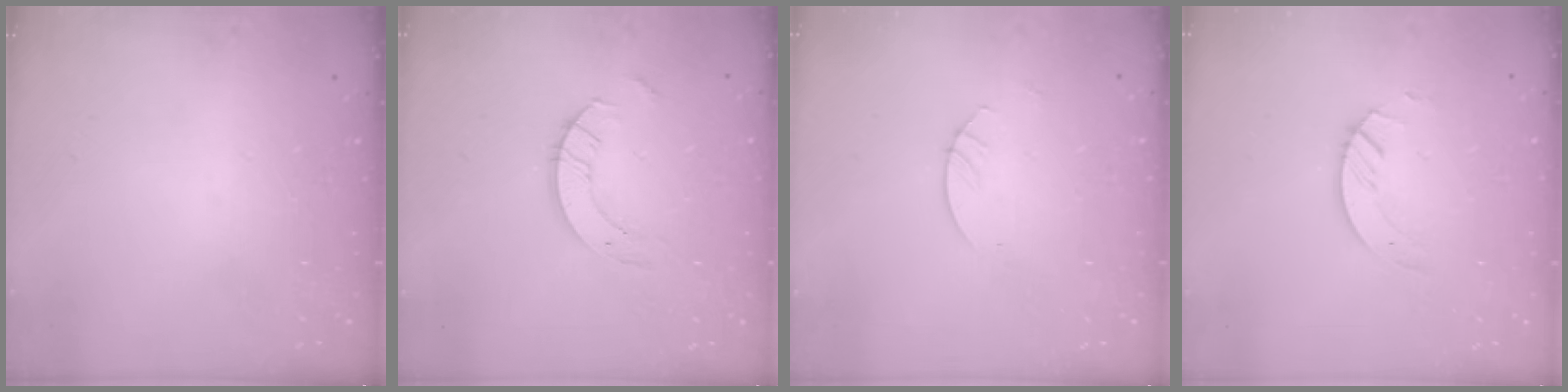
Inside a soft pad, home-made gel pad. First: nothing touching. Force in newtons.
{"total": 6.1, "press": 6.1, "slide": 0.6}
{"total": 2.4, "press": 2.4, "slide": 0.2}
{"total": 3.8, "press": 3.8, "slide": 0.3}